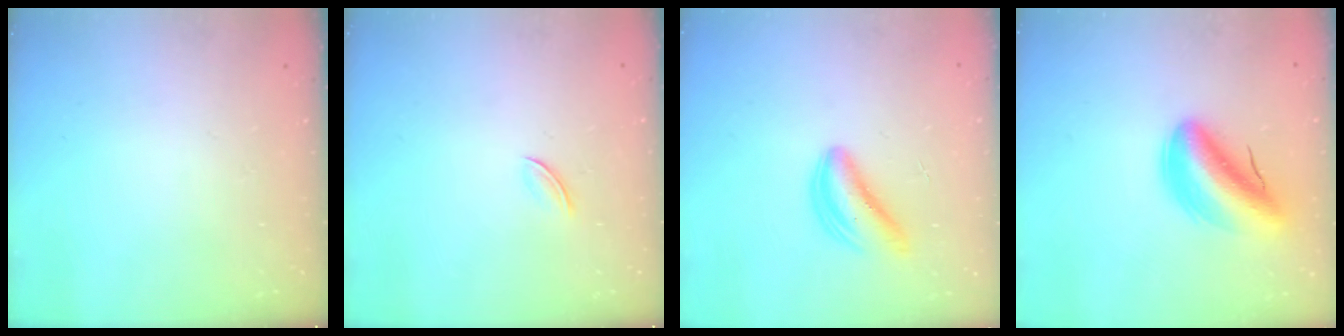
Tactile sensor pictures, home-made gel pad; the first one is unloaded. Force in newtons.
{"total": 2.3, "press": 2.2, "slide": 0.7}
{"total": 5.1, "press": 5.0, "slide": 0.9}
{"total": 9.0, "press": 8.4, "slide": 3.2}